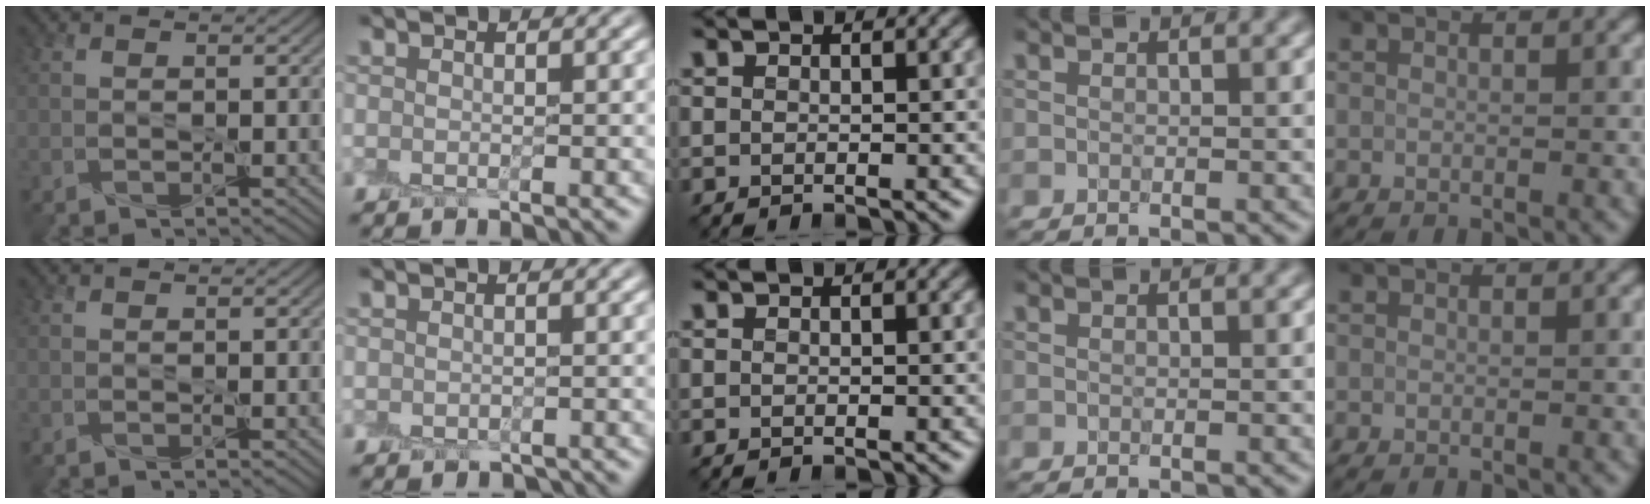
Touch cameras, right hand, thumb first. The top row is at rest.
{"index": {"total": 1.0, "force": [-0.8, 0.6, -0.1], "torque": [0.008, -0.006, -0.014]}}